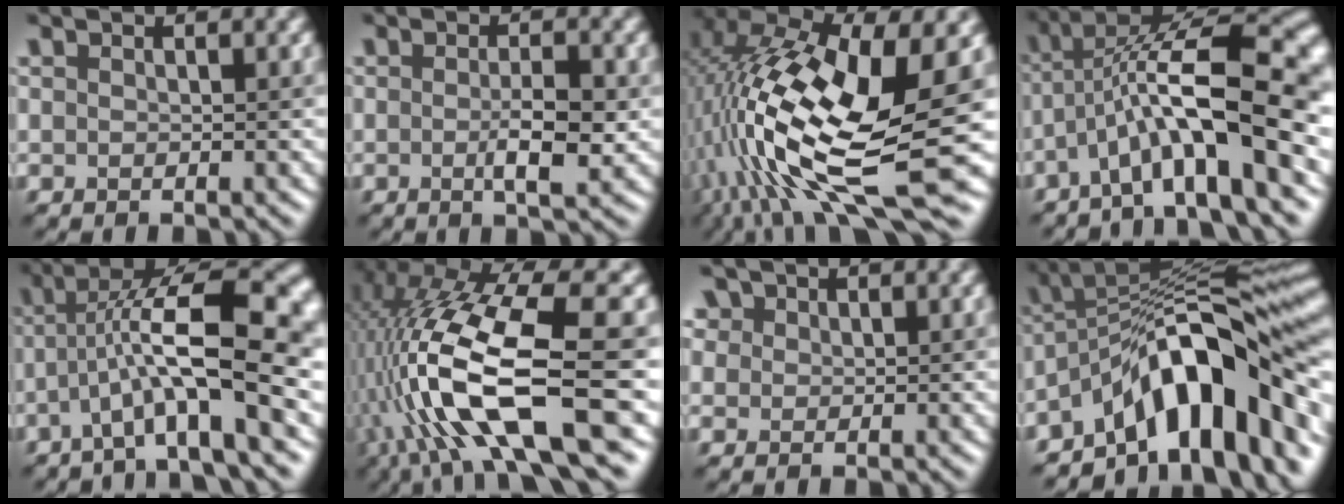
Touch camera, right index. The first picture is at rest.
{"total": 3.4, "force": [-0.4, 0.8, 3.3], "torque": [-0.059, -0.005, -0.006]}
{"total": 16.1, "force": [-0.6, 6.1, 14.9], "torque": [-0.305, 0.007, -0.015]}
{"total": 12.5, "force": [-2.5, 3.6, 11.7], "torque": [-0.196, 0.024, -0.045]}
{"total": 10.3, "force": [-1.8, 2.7, 9.8], "torque": [-0.169, 0.025, -0.038]}
{"total": 13.7, "force": [-3.0, 4.0, 12.7], "torque": [-0.255, 0.008, -0.050]}
{"total": 3.3, "force": [2.0, 2.4, 1.1], "torque": [-0.040, 0.007, 0.033]}
{"total": 13.9, "force": [-6.2, 5.5, 11.2], "torque": [-0.144, 0.025, -0.115]}